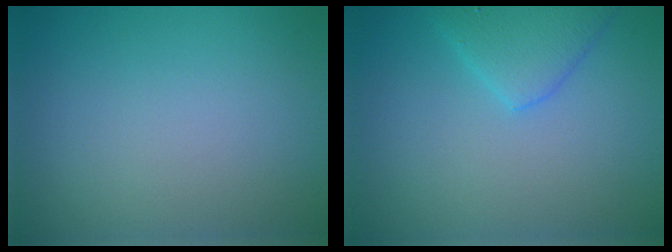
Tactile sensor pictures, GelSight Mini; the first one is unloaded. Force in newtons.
{"total": 3.5, "press": 3.5, "slide": 0.3}